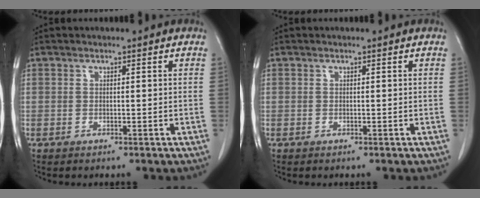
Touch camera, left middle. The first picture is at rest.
{"total": 0.0}